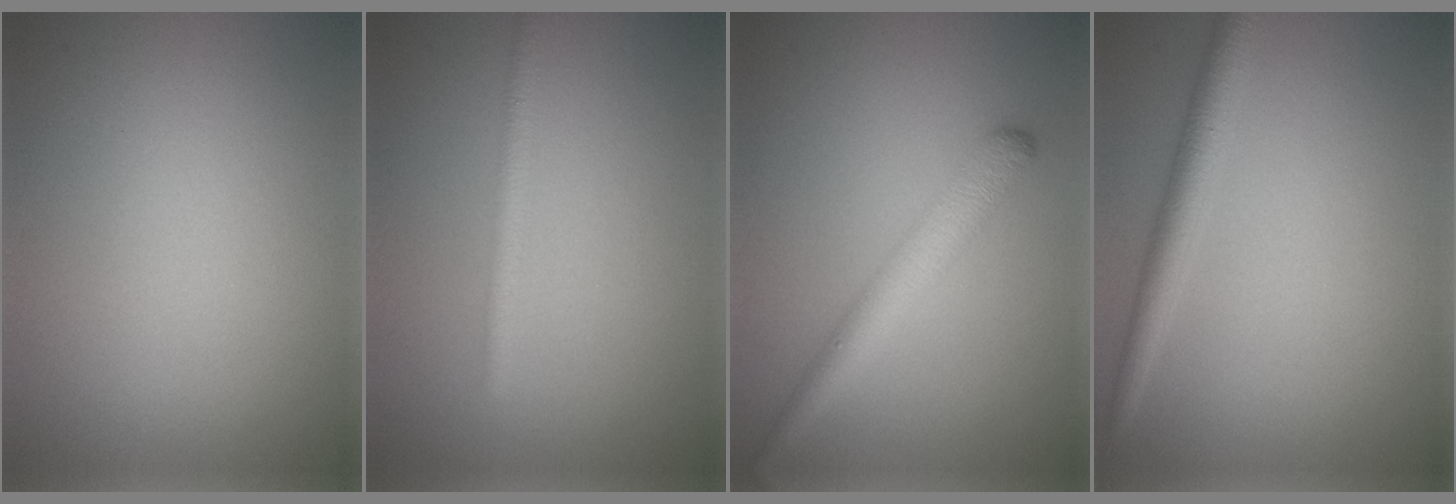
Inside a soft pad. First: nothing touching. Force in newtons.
{"total": 1.8, "press": 1.8, "slide": 0.2}
{"total": 2.8, "press": 2.8, "slide": 0.2}
{"total": 3.0, "press": 3.0, "slide": 0.0}